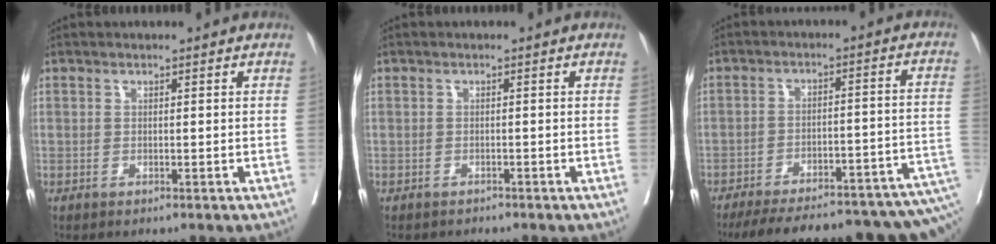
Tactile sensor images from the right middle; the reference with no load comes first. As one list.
[{"total": 1.2, "force": [-1.0, 0.6, -0.1], "torque": [-0.005, 0.001, -0.020]}, {"total": 24.6, "force": [-18.7, 6.1, 14.8], "torque": [-0.171, 0.012, -0.240]}]